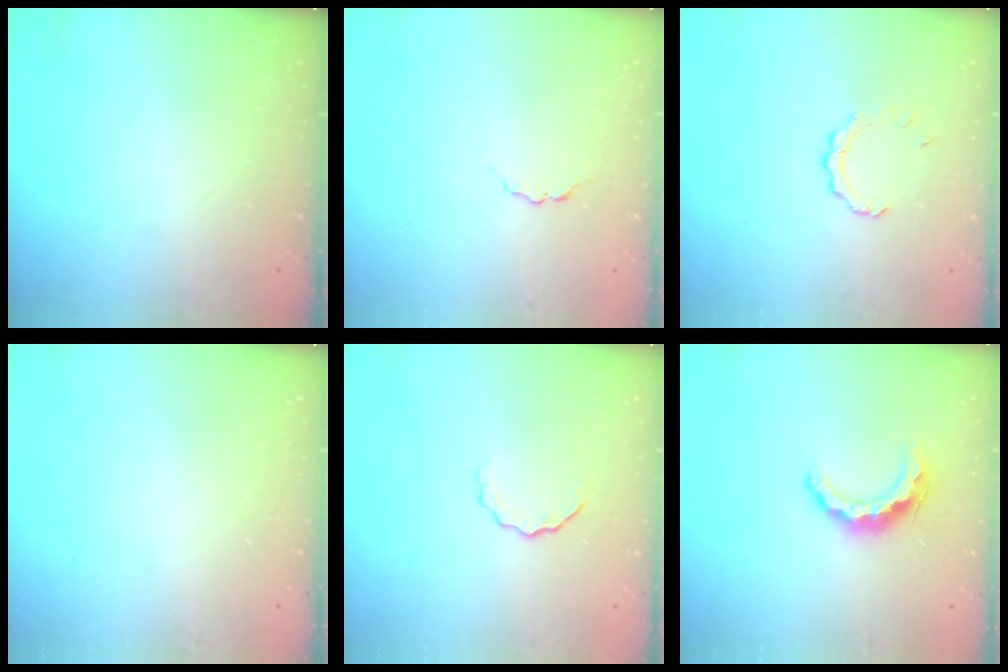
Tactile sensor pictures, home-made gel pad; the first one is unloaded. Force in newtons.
{"total": 3.1, "press": 3.1, "slide": 0.3}
{"total": 4.1, "press": 4.1, "slide": 0.5}
{"total": 0.0}
{"total": 5.2, "press": 5.2, "slide": 0.6}
{"total": 10.1, "press": 10.1, "slide": 0.6}